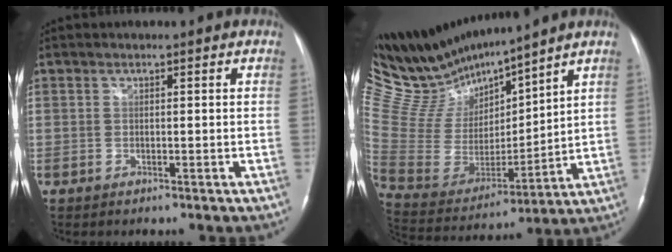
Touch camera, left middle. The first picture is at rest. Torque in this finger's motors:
{"motor_torque": [-0.46, -0.71, -0.36, -0.09]}